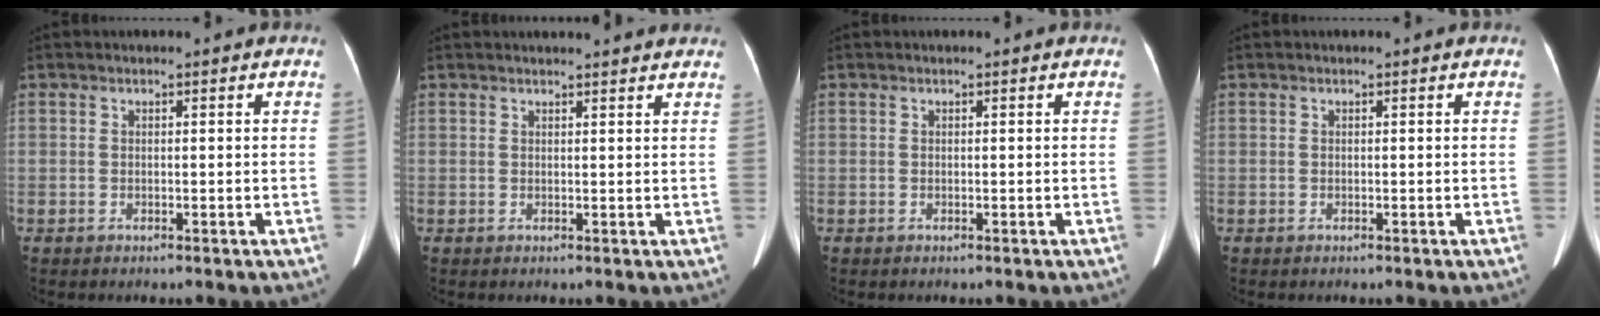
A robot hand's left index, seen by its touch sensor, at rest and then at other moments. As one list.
[{"total": 7.0, "force": [6.7, 0.5, 2.0], "torque": [-0.023, 0.018, 0.063]}, {"total": 0.0}, {"total": 0.0}]